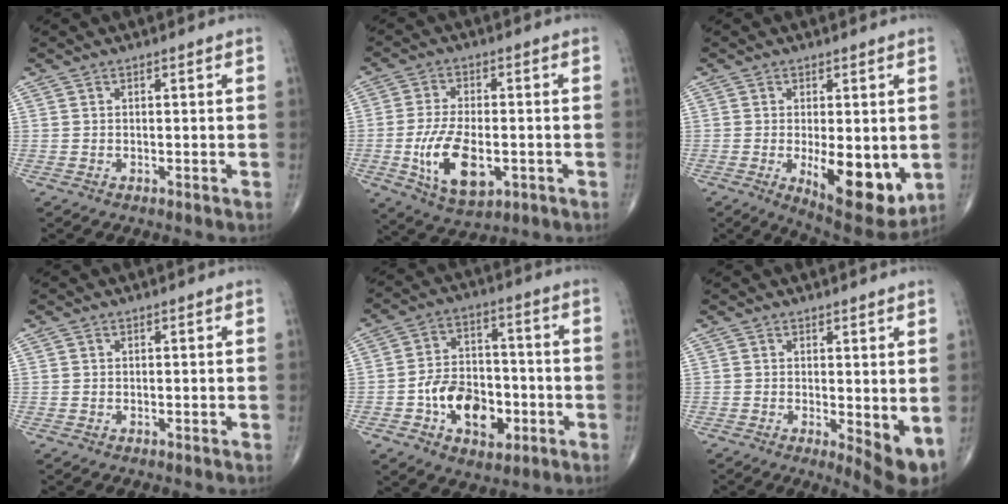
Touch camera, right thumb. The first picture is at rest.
{"total": 12.2, "force": [-2.9, 6.1, 10.1], "torque": [-0.184, -0.004, -0.043]}
{"total": 13.0, "force": [-2.3, 5.2, 11.7], "torque": [-0.149, -0.028, -0.018]}
{"total": 0.0}
{"total": 13.8, "force": [-4.3, 9.1, 9.5], "torque": [-0.120, 0.030, -0.068]}
{"total": 5.3, "force": [-0.1, 1.7, 5.1], "torque": [-0.069, -0.016, 0.001]}